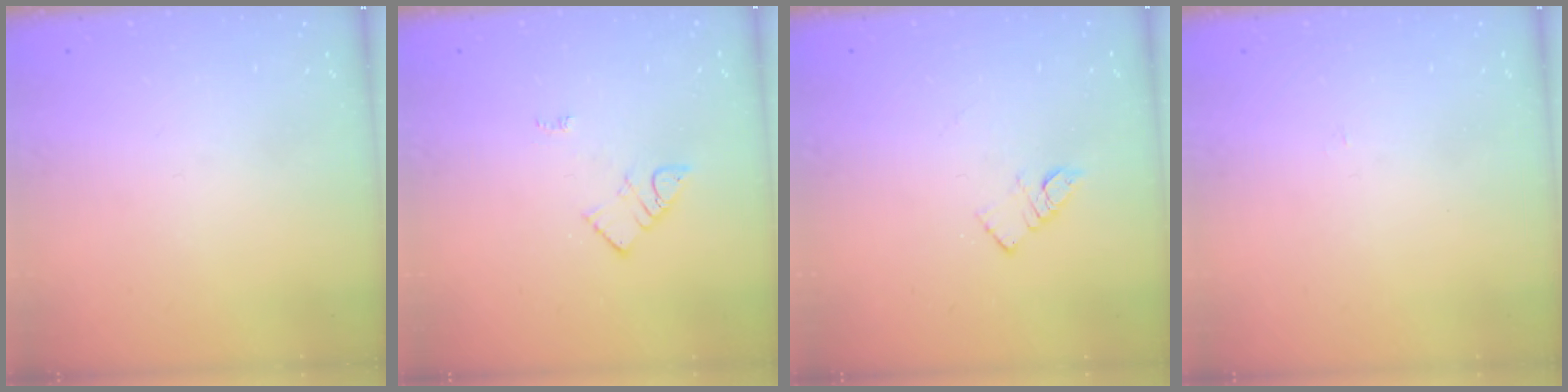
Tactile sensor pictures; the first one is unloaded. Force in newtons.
{"total": 3.9, "press": 3.8, "slide": 0.4}
{"total": 4.9, "press": 4.9, "slide": 0.2}
{"total": 2.2, "press": 2.2, "slide": 0.3}